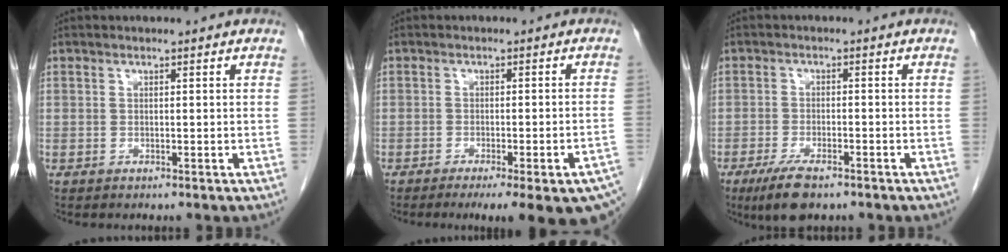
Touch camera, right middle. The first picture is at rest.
{"total": 15.1, "force": [-11.1, 1.9, 10.0], "torque": [-0.081, -0.013, -0.131]}
{"total": 6.2, "force": [-4.2, 1.7, 4.2], "torque": [-0.079, -0.012, -0.071]}